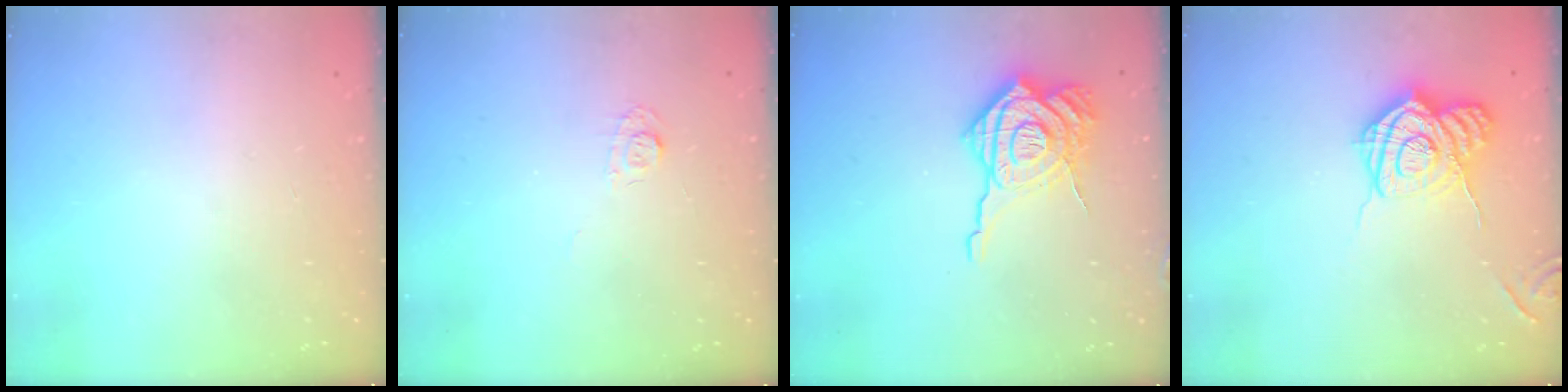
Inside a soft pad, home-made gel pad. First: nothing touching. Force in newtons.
{"total": 4.3, "press": 4.2, "slide": 0.6}
{"total": 19.3, "press": 19.2, "slide": 2.0}
{"total": 15.8, "press": 15.8, "slide": 0.8}